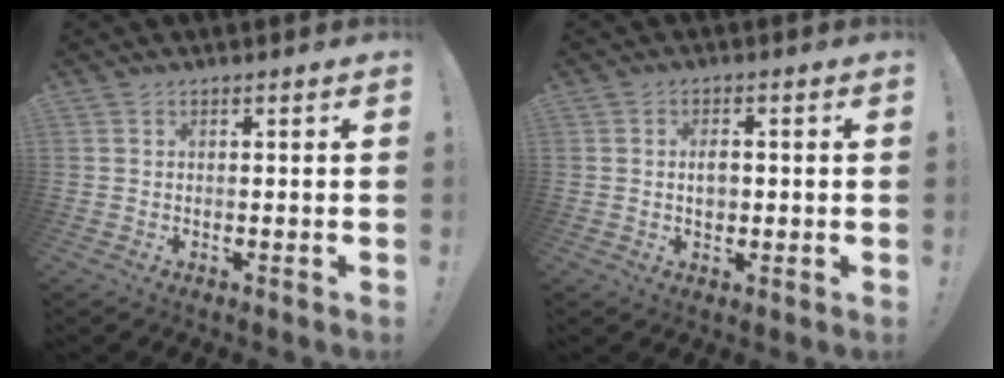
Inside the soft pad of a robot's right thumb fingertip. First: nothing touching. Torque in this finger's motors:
{"motor_torque": [-0.12, -0.15, -0.06, 0.38, 0.07]}